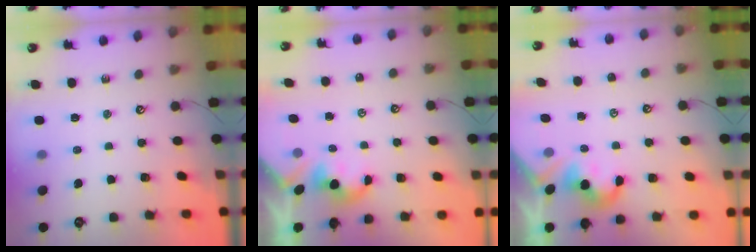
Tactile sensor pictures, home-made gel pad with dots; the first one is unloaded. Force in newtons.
{"total": 0.6, "press": 0.5, "slide": 0.3}
{"total": 2.0, "press": 1.9, "slide": 0.5}